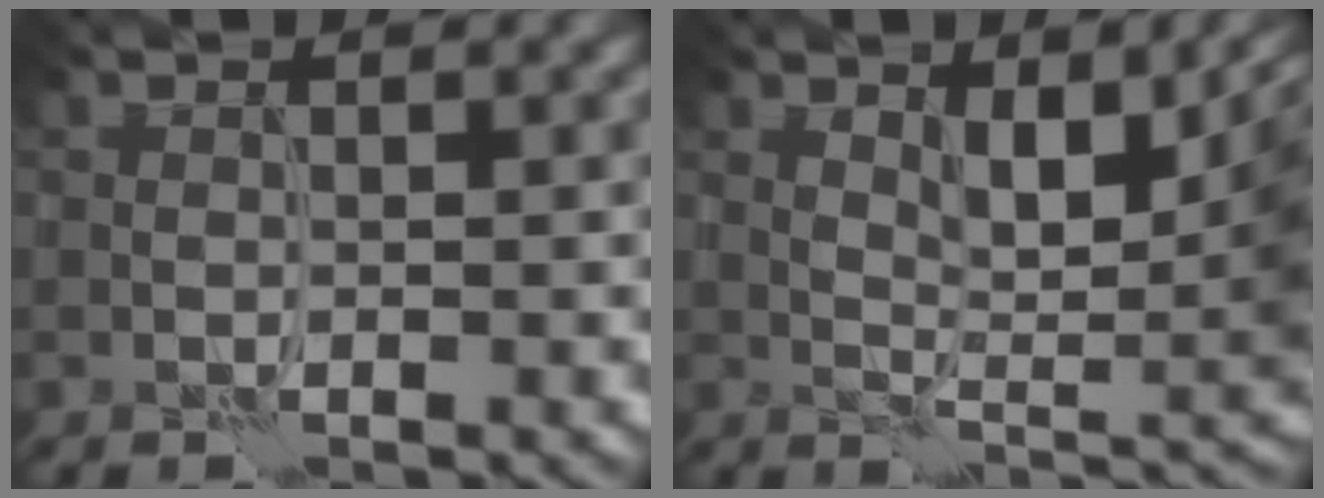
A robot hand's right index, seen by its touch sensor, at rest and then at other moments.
{"total": 9.8, "force": [2.0, 3.6, 8.9], "torque": [-0.135, 0.001, 0.033]}